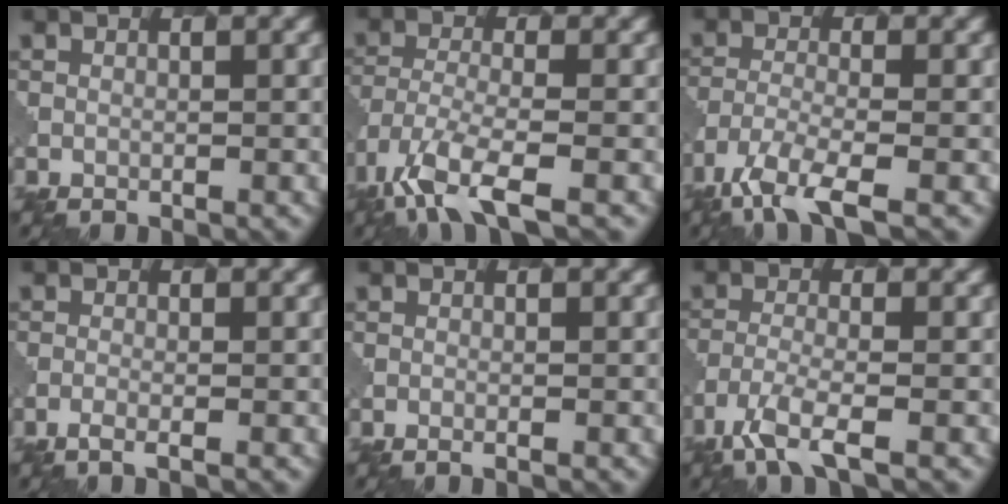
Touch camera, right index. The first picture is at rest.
{"total": 6.4, "force": [-4.0, 2.1, 4.6], "torque": [-0.098, -0.013, -0.084]}
{"total": 5.7, "force": [-3.9, 1.4, 3.9], "torque": [-0.082, -0.012, -0.079]}
{"total": 1.7, "force": [-0.9, 0.4, 1.3], "torque": [-0.020, -0.003, -0.028]}
{"total": 0.8, "force": [-0.4, 0.2, 0.7], "torque": [-0.005, -0.001, -0.010]}
{"total": 4.3, "force": [-2.9, 0.9, 3.0], "torque": [-0.067, -0.011, -0.063]}